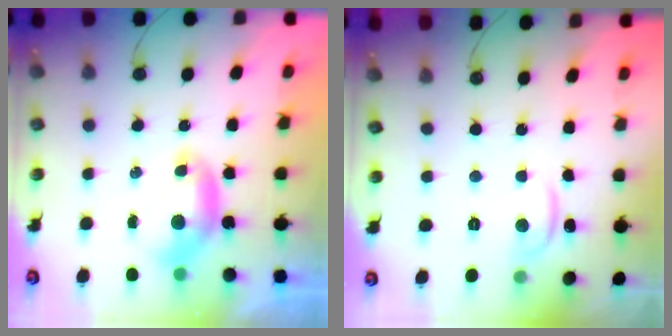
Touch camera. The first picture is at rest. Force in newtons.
{"total": 1.0, "press": 0.9, "slide": 0.4}